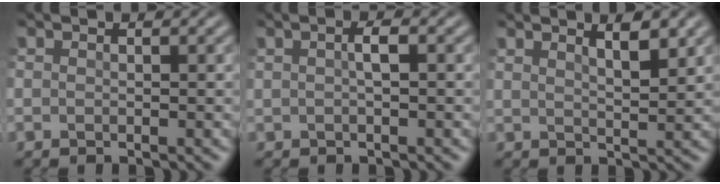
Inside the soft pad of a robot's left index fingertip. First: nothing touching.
{"total": 1.2, "force": [0.0, 0.3, 1.2], "torque": [-0.025, 0.004, 0.000]}
{"total": 2.8, "force": [1.9, 0.7, 1.9], "torque": [-0.022, 0.003, 0.024]}